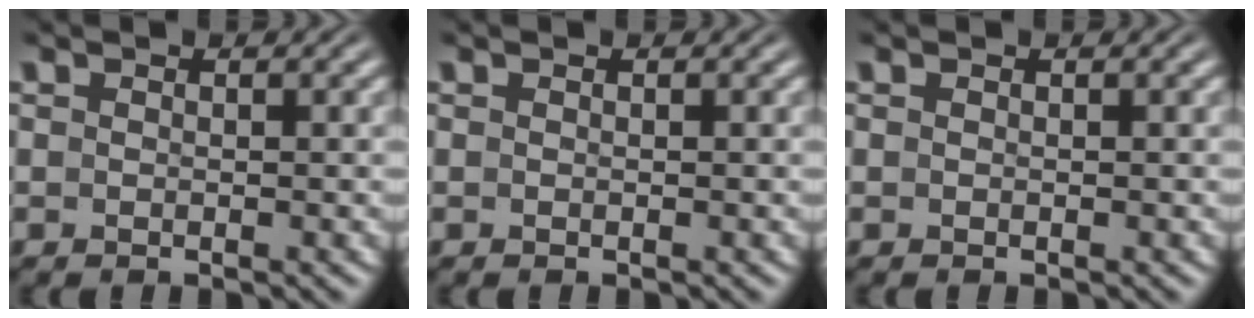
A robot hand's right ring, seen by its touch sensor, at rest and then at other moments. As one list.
[{"total": 0.0}, {"total": 0.0}]